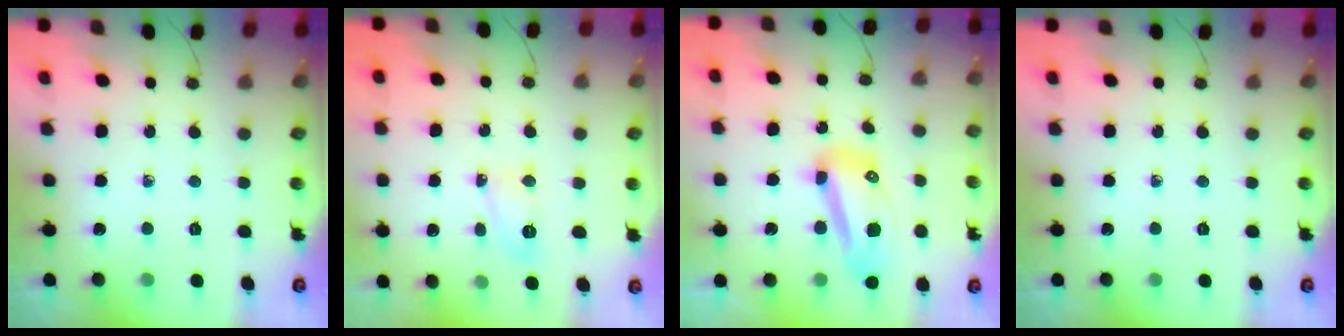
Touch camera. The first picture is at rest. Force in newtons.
{"total": 7.1, "press": 7.0, "slide": 0.5}
{"total": 11.2, "press": 11.2, "slide": 1.1}
{"total": 0.0}